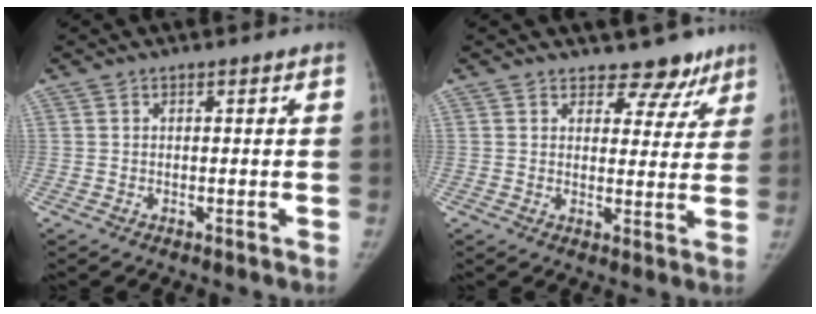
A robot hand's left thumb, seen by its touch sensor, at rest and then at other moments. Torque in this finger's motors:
{"motor_torque": [-0.11, -0.16, -0.14, 0.30, -0.05]}